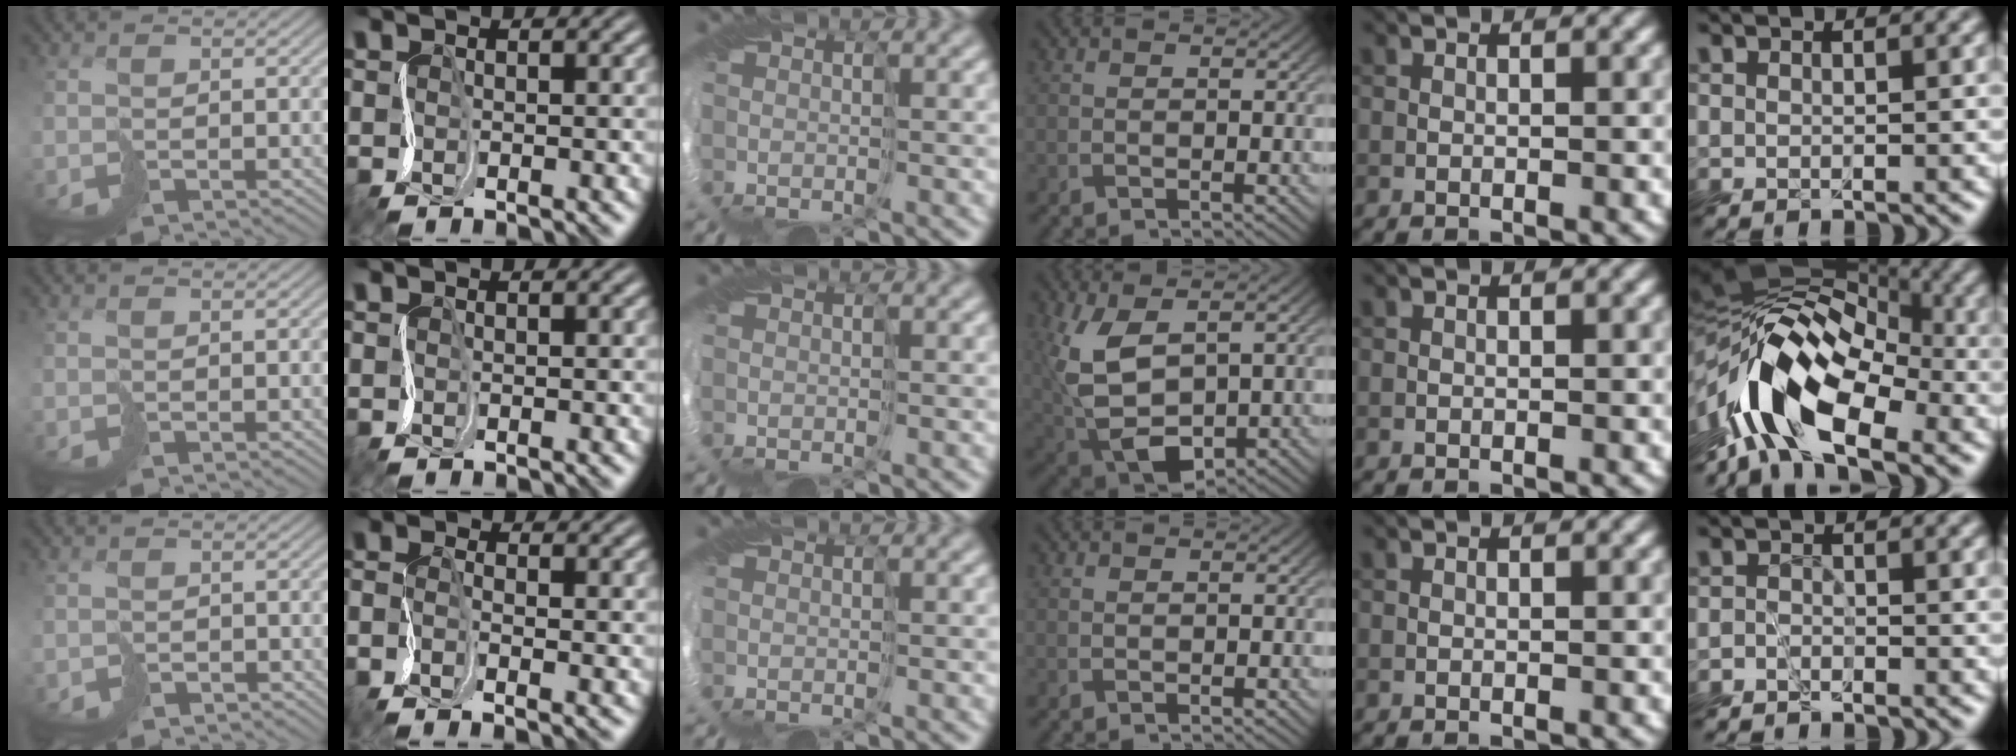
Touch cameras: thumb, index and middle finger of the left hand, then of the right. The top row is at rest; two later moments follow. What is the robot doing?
{"motion": "cut", "object": "bubble wrap"}